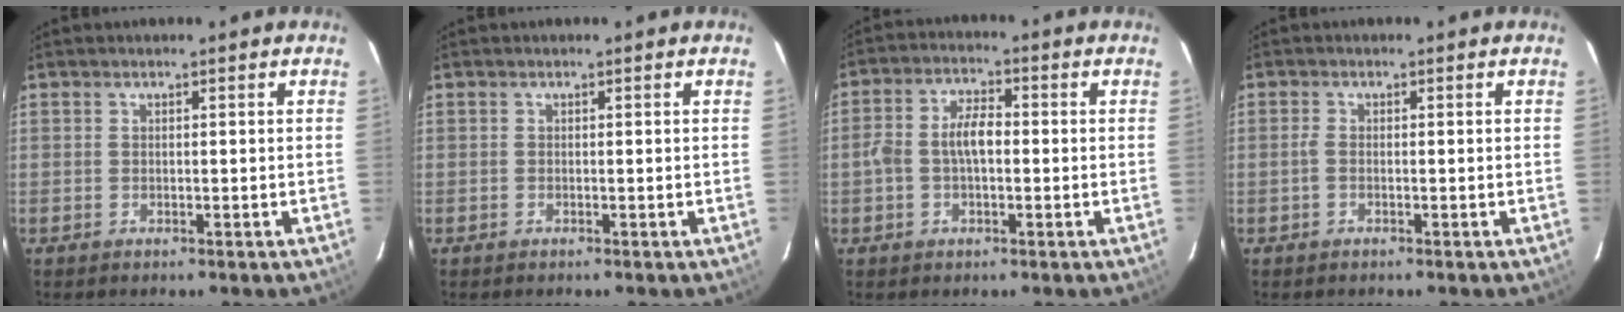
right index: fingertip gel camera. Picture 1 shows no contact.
{"total": 0.0}
{"total": 5.9, "force": [-0.6, 3.2, 5.0], "torque": [-0.100, 0.016, -0.010]}
{"total": 1.0, "force": [-0.3, 0.4, 0.9], "torque": [-0.021, 0.001, -0.008]}